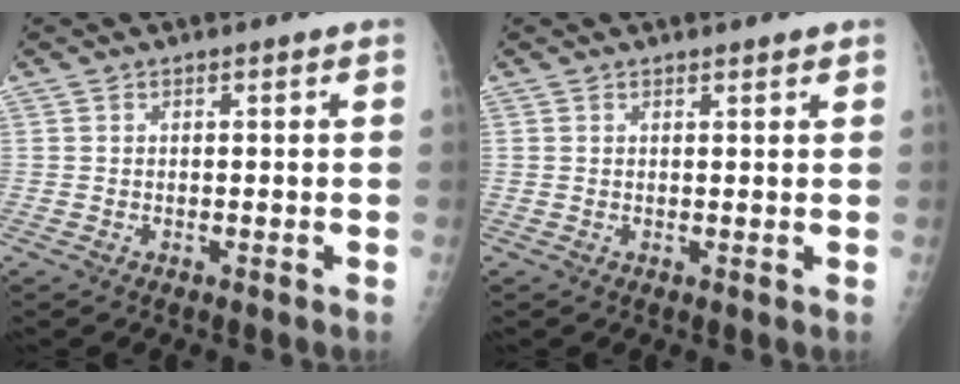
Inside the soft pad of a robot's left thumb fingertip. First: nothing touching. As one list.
[{"total": 1.3, "force": [1.1, 0.3, 0.6], "torque": [-0.006, -0.004, 0.014]}]